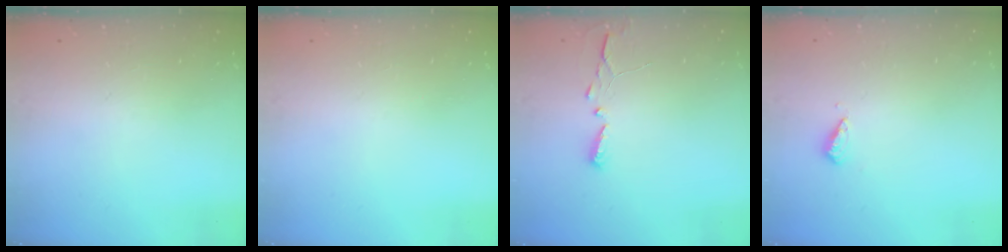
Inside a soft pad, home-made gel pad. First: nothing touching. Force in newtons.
{"total": 0.0}
{"total": 2.9, "press": 2.9, "slide": 0.4}
{"total": 2.8, "press": 2.8, "slide": 0.7}